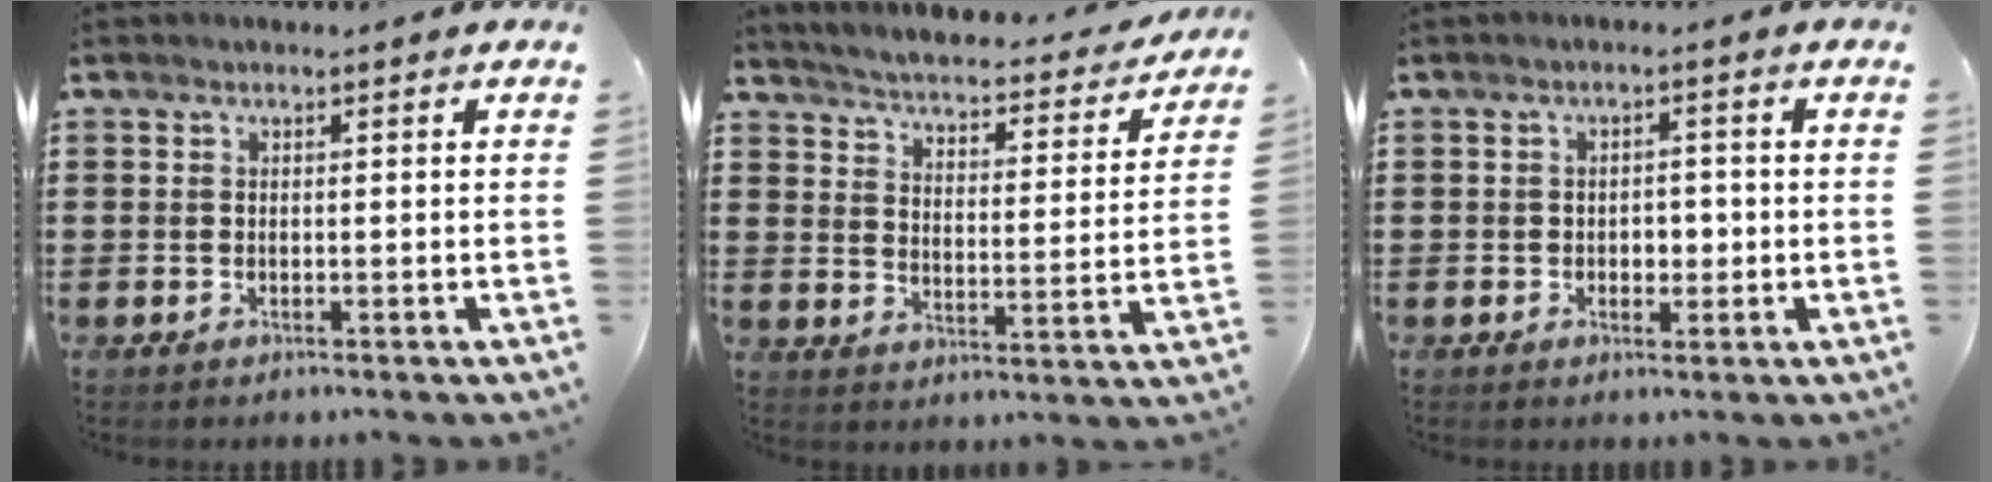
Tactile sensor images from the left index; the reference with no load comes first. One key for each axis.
{"total": 3.4, "fx": 3.3, "fy": -0.1, "fz": 0.9, "tx": -0.038, "ty": -0.032, "tz": 0.049}
{"total": 2.3, "fx": -0.4, "fy": 1.7, "fz": 1.6, "tx": -0.035, "ty": 0.005, "tz": -0.011}